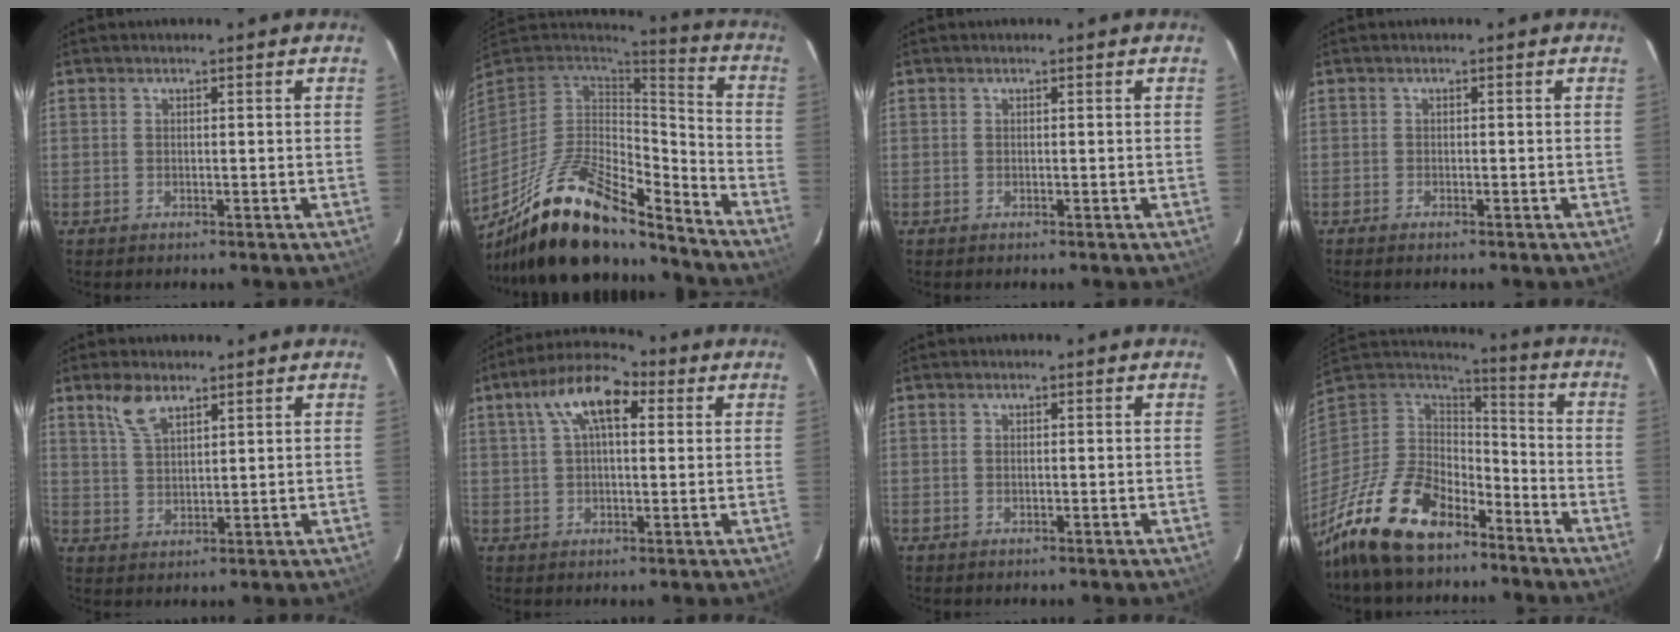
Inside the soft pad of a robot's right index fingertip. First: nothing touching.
{"total": 23.3, "force": [-16.6, 7.6, 14.5], "torque": [-0.271, -0.026, -0.288]}
{"total": 0.0}
{"total": 1.0, "force": [-0.9, 0.2, 0.5], "torque": [-0.013, -0.003, -0.018]}
{"total": 5.4, "force": [3.6, 2.3, 3.3], "torque": [-0.064, 0.006, 0.076]}
{"total": 10.7, "force": [3.9, 4.9, 8.7], "torque": [-0.159, 0.035, 0.061]}
{"total": 0.5, "force": [0.0, 0.3, 0.4], "torque": [-0.007, -0.001, 0.000]}
{"total": 21.6, "force": [-14.6, 10.7, 11.7], "torque": [-0.258, -0.014, -0.256]}